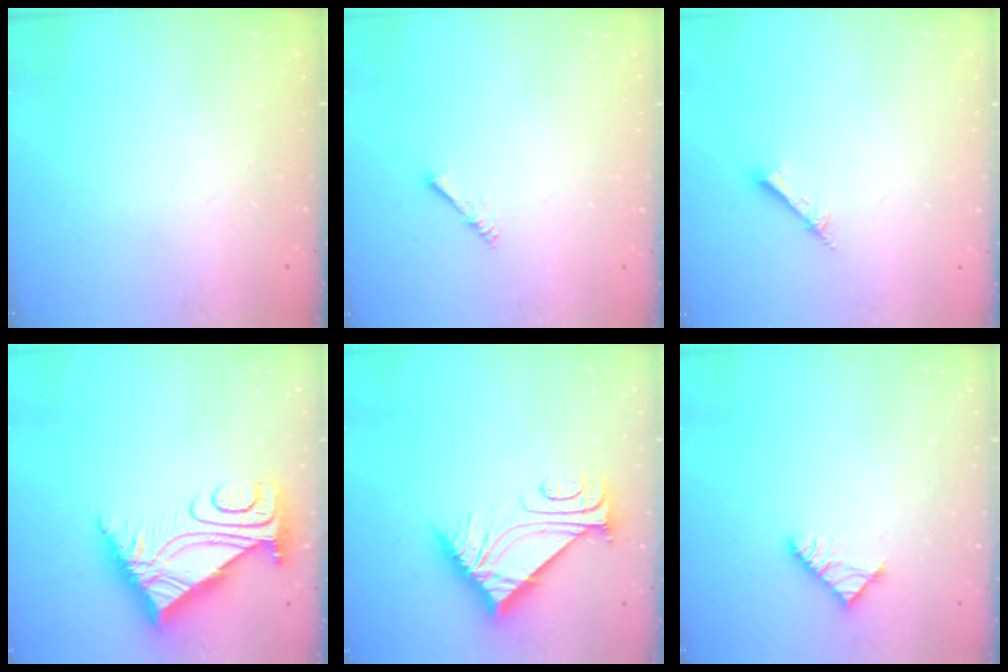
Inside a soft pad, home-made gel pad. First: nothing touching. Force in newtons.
{"total": 2.0, "press": 1.9, "slide": 0.4}
{"total": 2.8, "press": 2.7, "slide": 0.4}
{"total": 8.9, "press": 8.8, "slide": 0.9}
{"total": 10.2, "press": 10.2, "slide": 0.4}
{"total": 4.4, "press": 4.4, "slide": 0.6}